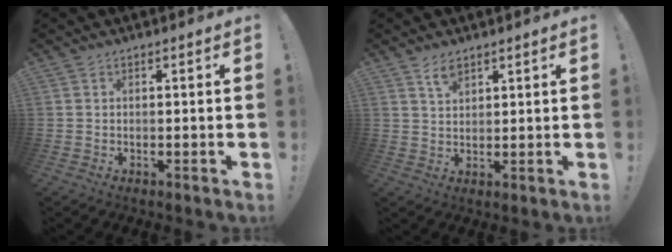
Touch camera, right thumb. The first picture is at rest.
{"total": 3.8, "force": [2.8, 1.7, 2.0], "torque": [-0.028, -0.016, 0.048]}